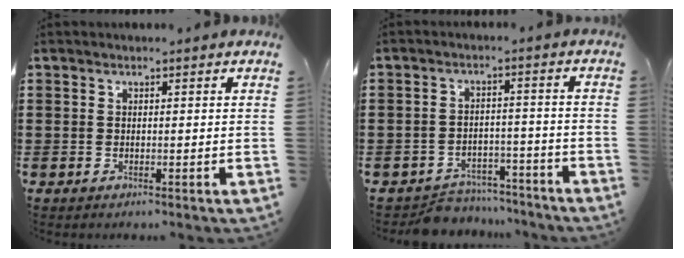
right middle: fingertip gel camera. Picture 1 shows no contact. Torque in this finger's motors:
{"motor_torque": [0.11, 0.02, 0.05, 0.02]}